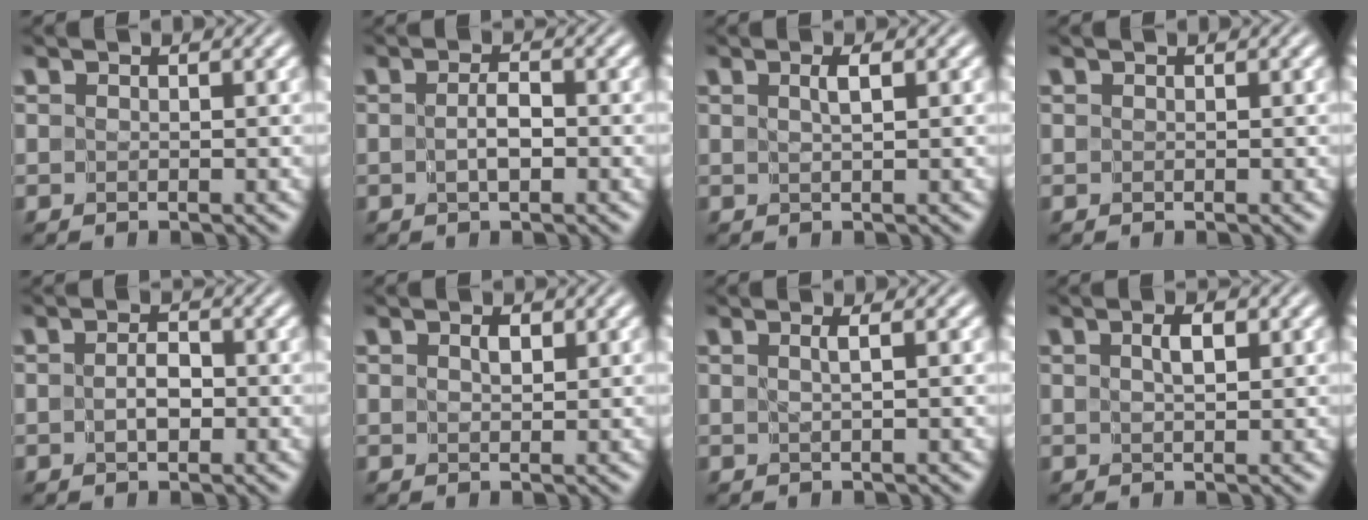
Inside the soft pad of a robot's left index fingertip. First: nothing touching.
{"total": 1.5, "force": [-0.5, 0.4, 1.4], "torque": [-0.027, -0.002, -0.009]}
{"total": 1.0, "force": [0.4, 0.0, 1.0], "torque": [-0.013, 0.000, 0.007]}
{"total": 0.0}
{"total": 1.6, "force": [-0.4, 0.8, 1.3], "torque": [-0.024, -0.002, -0.008]}
{"total": 0.9, "force": [0.5, 0.4, 0.7], "torque": [-0.009, -0.002, 0.011]}
{"total": 1.0, "force": [0.3, 0.1, 1.0], "torque": [-0.011, -0.007, -0.002]}
{"total": 1.5, "force": [0.6, 0.5, 1.3], "torque": [-0.022, 0.001, 0.012]}